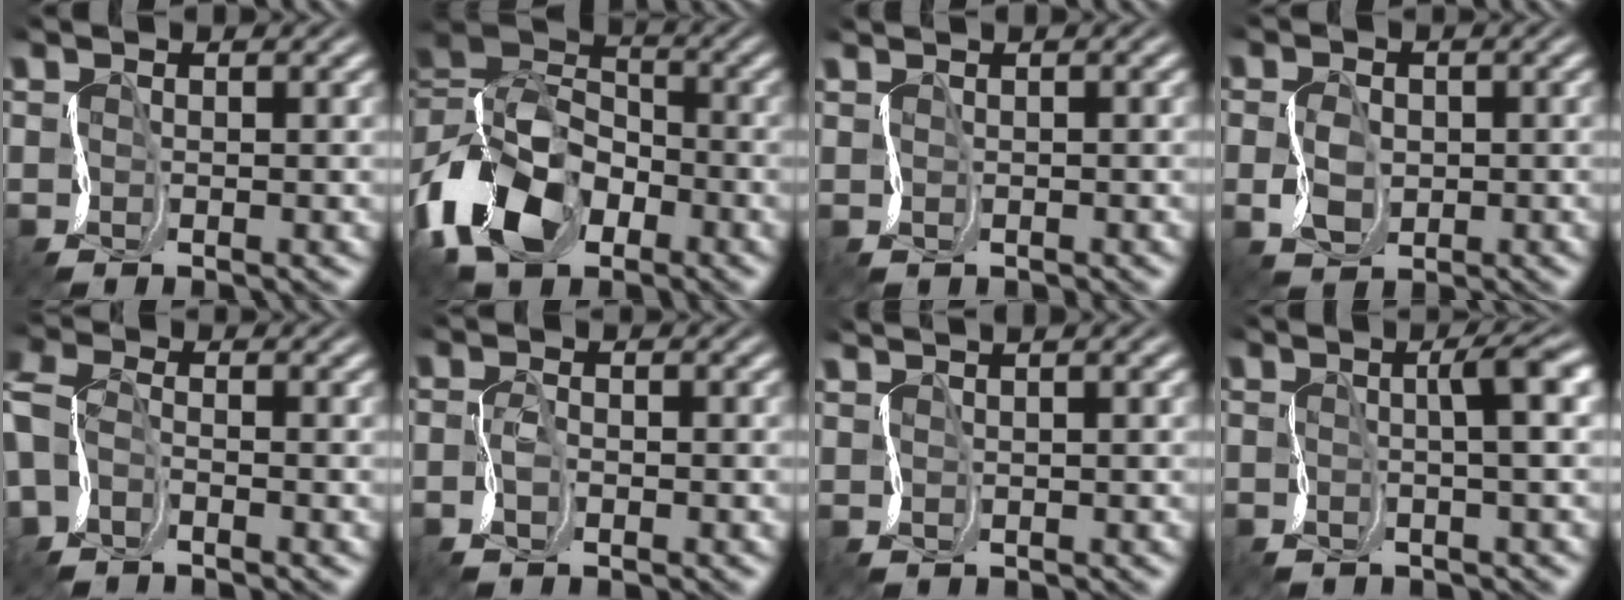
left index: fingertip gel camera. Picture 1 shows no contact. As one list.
[{"total": 10.6, "force": [-4.2, 7.2, 6.6], "torque": [-0.154, -0.006, -0.097]}, {"total": 0.8, "force": [0.4, -0.3, -0.6], "torque": [0.013, -0.002, 0.003]}, {"total": 1.3, "force": [0.2, 1.3, 0.3], "torque": [-0.029, 0.006, 0.002]}, {"total": 3.6, "force": [-1.3, 2.5, 2.2], "torque": [-0.074, 0.004, -0.027]}, {"total": 0.8, "force": [-0.7, 0.2, 0.3], "torque": [-0.024, 0.006, -0.021]}, {"total": 3.0, "force": [2.1, 1.2, 1.8], "torque": [-0.009, 0.029, 0.004]}, {"total": 2.3, "force": [0.5, 0.0, 2.3], "torque": [-0.034, 0.009, -0.003]}]